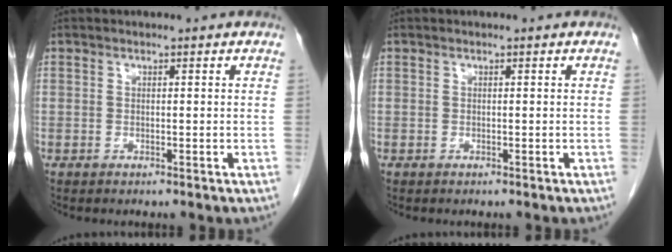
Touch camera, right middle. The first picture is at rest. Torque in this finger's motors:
{"motor_torque": [0.07, -0.21, -0.03, 0.00]}